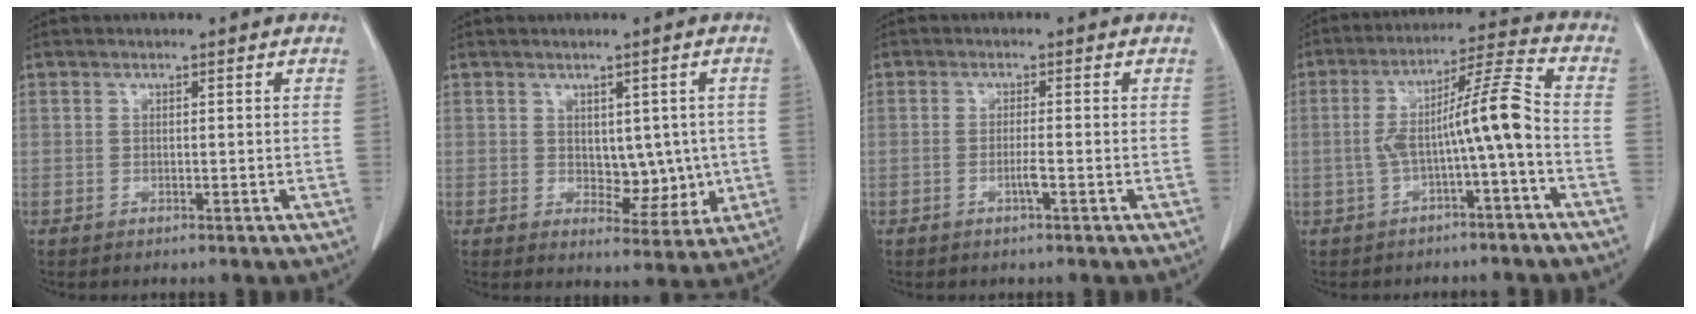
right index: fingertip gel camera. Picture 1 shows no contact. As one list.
[{"total": 6.0, "force": [0.2, 3.7, 4.7], "torque": [-0.051, -0.001, 0.017]}, {"total": 1.8, "force": [-0.7, -0.1, 1.6], "torque": [-0.033, -0.002, -0.014]}, {"total": 9.3, "force": [-2.0, 0.1, 9.1], "torque": [-0.157, 0.034, -0.034]}]